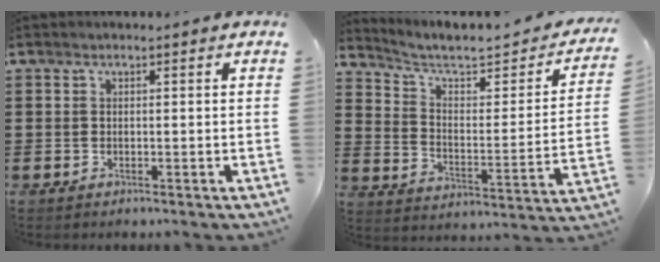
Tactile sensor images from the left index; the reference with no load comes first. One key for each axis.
{"total": 5.0, "fx": 4.0, "fy": 1.4, "fz": 2.8, "tx": -0.078, "ty": -0.031, "tz": 0.060}